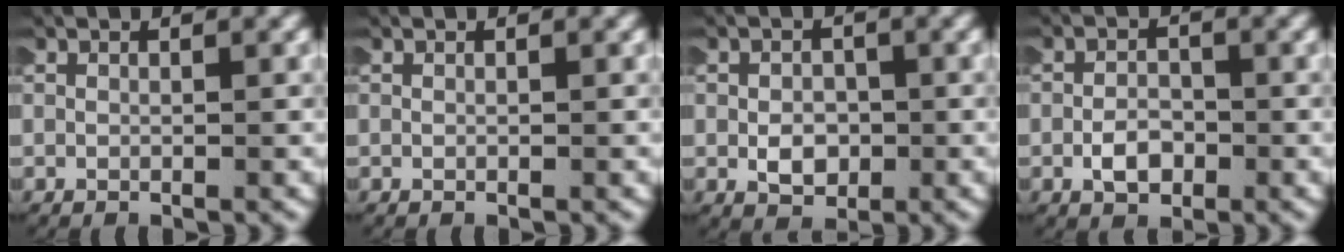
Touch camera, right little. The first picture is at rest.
{"total": 0.0}
{"total": 2.1, "force": [-0.6, 1.6, 1.2], "torque": [-0.017, -0.003, -0.009]}
{"total": 1.8, "force": [-0.9, 1.1, 1.1], "torque": [-0.020, -0.003, -0.015]}